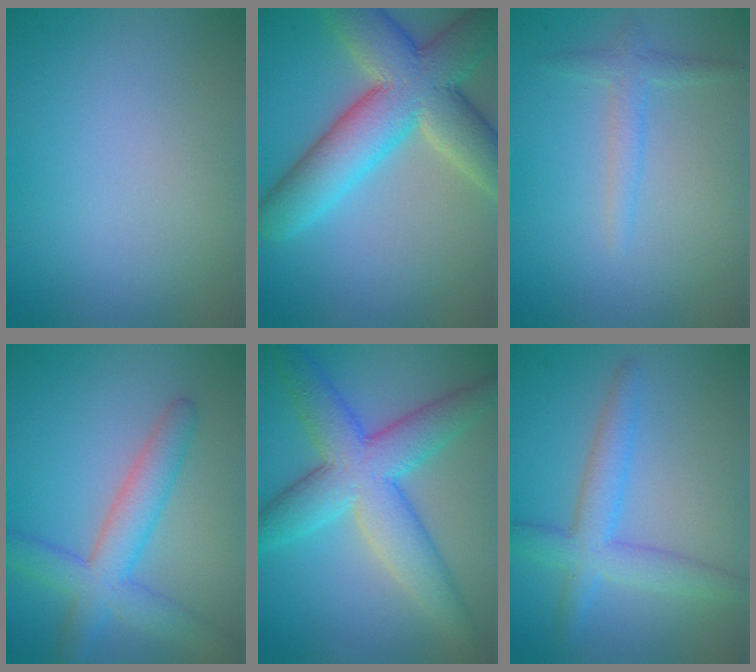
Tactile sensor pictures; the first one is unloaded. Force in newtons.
{"total": 10.5, "press": 10.5, "slide": 0.6}
{"total": 1.8, "press": 1.8, "slide": 0.1}
{"total": 5.3, "press": 5.3, "slide": 0.1}
{"total": 7.5, "press": 7.5, "slide": 0.2}
{"total": 4.0, "press": 4.0, "slide": 0.3}